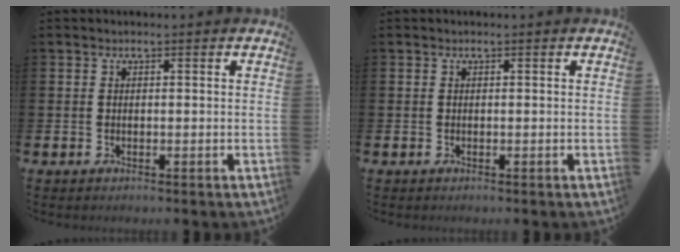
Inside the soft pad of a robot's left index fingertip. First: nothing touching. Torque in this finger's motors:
{"motor_torque": [-0.01, 0.00, 0.00, 0.01]}